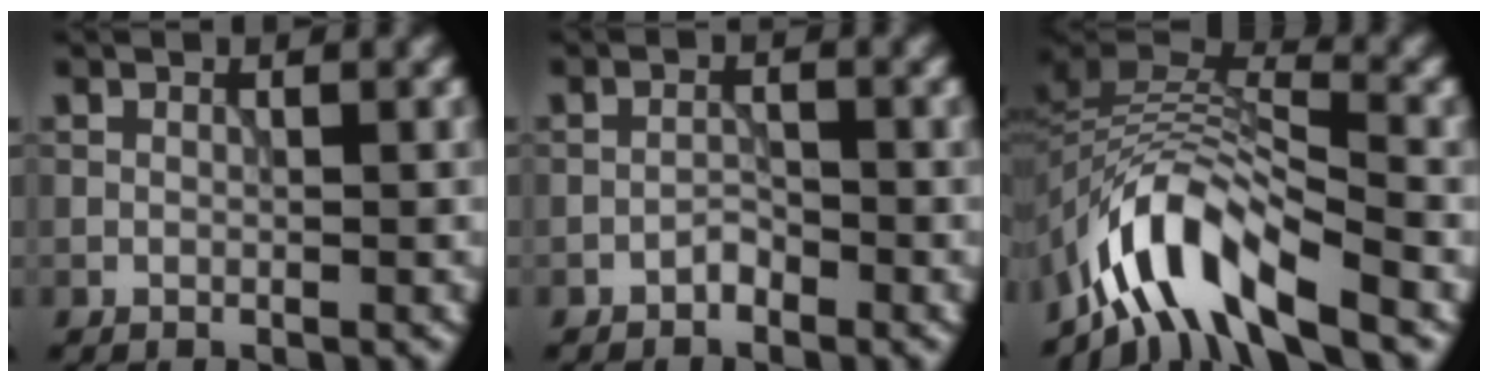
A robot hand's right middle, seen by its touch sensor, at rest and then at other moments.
{"total": 1.1, "force": [-0.9, 0.4, 0.4], "torque": [-0.005, 0.005, -0.018]}
{"total": 8.3, "force": [-5.6, 2.9, 5.4], "torque": [-0.077, 0.008, -0.115]}